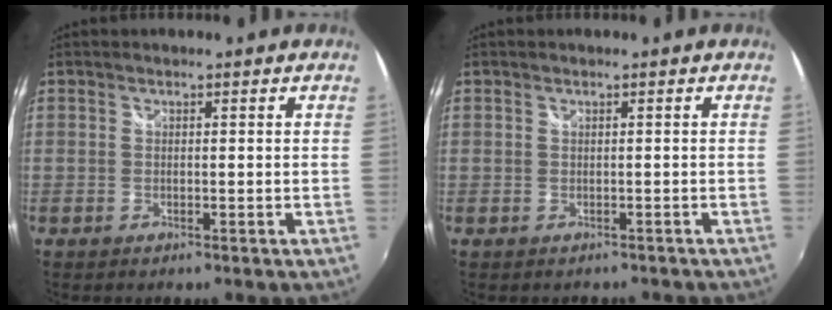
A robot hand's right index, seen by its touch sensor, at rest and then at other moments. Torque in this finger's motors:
{"motor_torque": [-1.15, 0.26, -0.78, -0.18]}